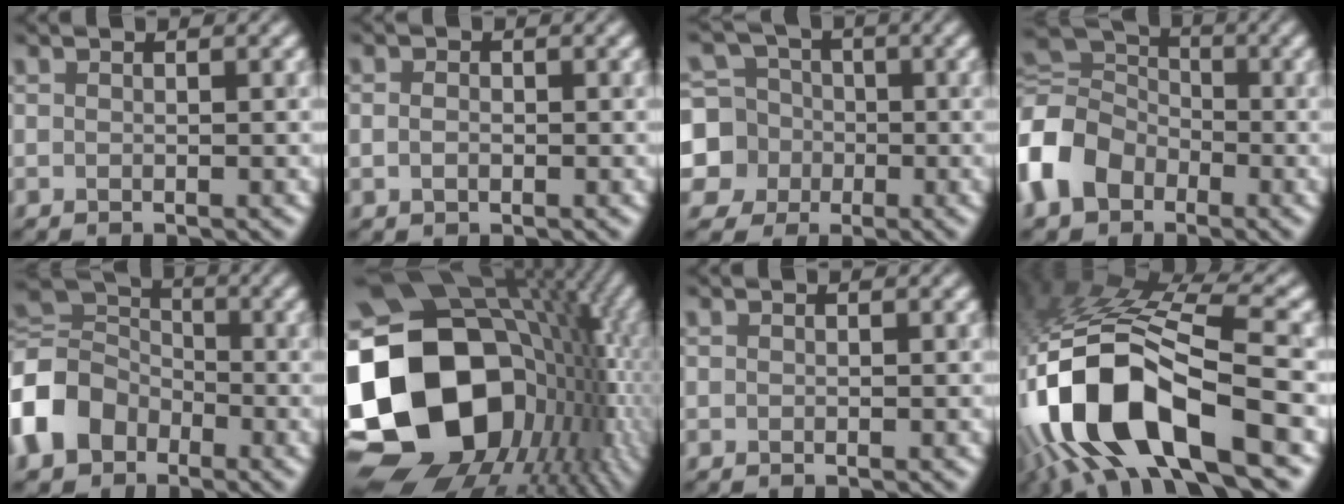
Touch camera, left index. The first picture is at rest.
{"total": 1.2, "force": [-0.1, 0.9, 0.8], "torque": [-0.015, 0.001, -0.005]}
{"total": 8.7, "force": [-1.1, 8.3, 2.3], "torque": [-0.068, 0.011, -0.055]}
{"total": 8.5, "force": [-2.4, 6.6, 4.7], "torque": [-0.125, 0.006, -0.067]}
{"total": 8.2, "force": [-2.7, 6.5, 4.1], "torque": [-0.103, 0.005, -0.072]}
{"total": 22.5, "force": [-1.9, 17.5, 14.1], "torque": [-0.293, -0.026, -0.019]}
{"total": 0.0}
{"total": 15.8, "force": [-5.9, 7.0, 12.9], "torque": [-0.265, 0.005, -0.108]}